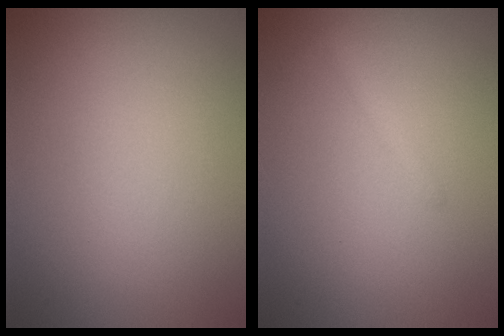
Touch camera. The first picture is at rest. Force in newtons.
{"total": 0.8, "press": 0.8, "slide": 0.1}